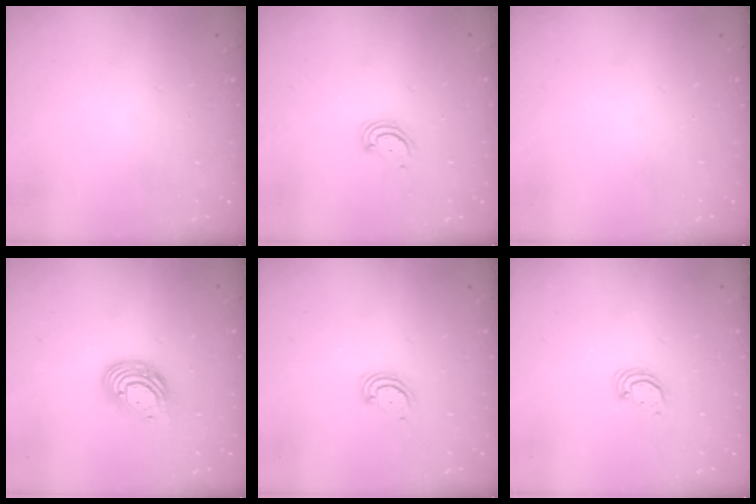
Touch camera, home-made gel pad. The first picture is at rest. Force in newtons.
{"total": 2.9, "press": 2.9, "slide": 0.3}
{"total": 0.0}
{"total": 10.1, "press": 10.1, "slide": 0.9}
{"total": 2.9, "press": 2.9, "slide": 0.3}
{"total": 2.6, "press": 2.6, "slide": 0.2}